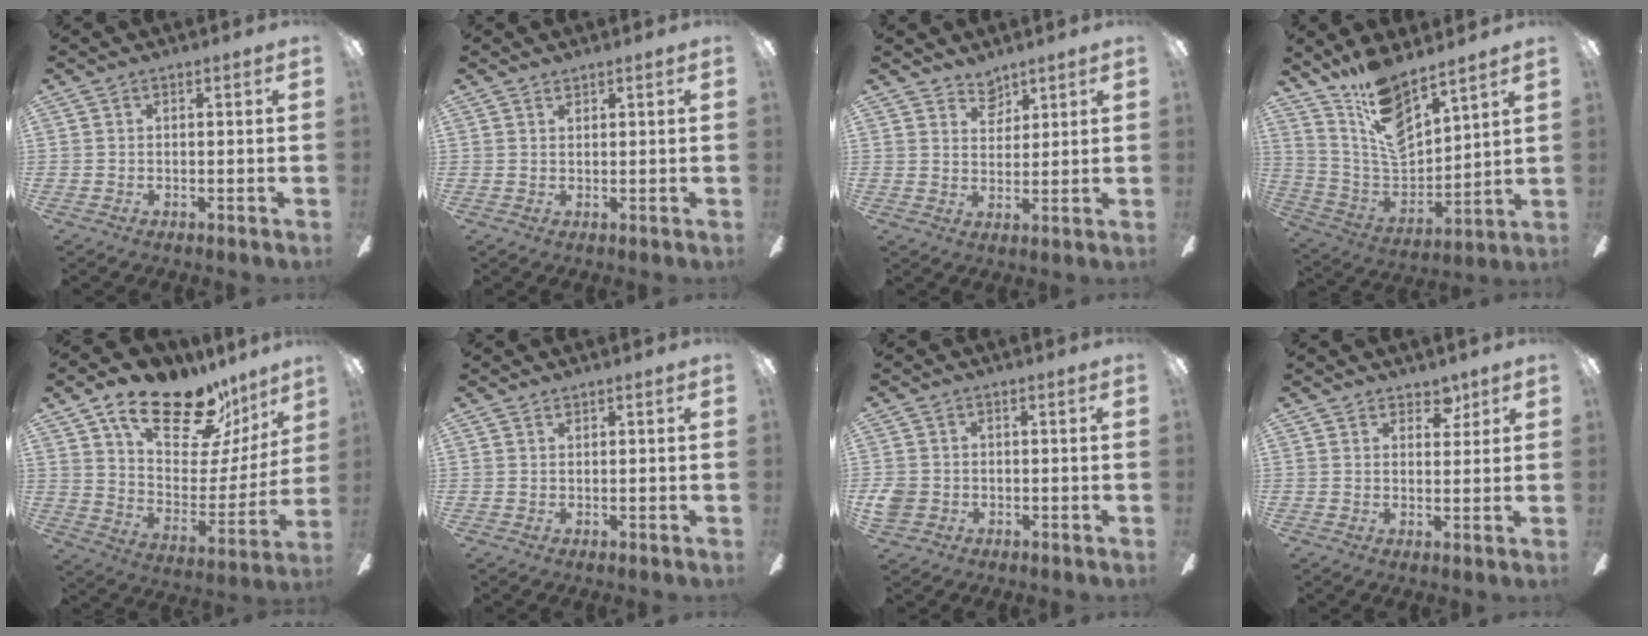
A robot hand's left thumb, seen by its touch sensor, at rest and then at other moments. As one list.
[{"total": 1.0, "force": [1.0, 0.2, 0.1], "torque": [-0.002, 0.000, 0.018]}, {"total": 4.9, "force": [4.1, 2.4, 0.9], "torque": [-0.013, -0.018, 0.075]}, {"total": 13.4, "force": [10.6, 4.9, 6.6], "torque": [-0.141, -0.074, 0.198]}, {"total": 22.9, "force": [16.8, 9.7, 12.2], "torque": [-0.186, -0.112, 0.290]}, {"total": 0.6, "force": [0.6, 0.1, 0.0], "torque": [-0.002, 0.000, 0.011]}, {"total": 3.7, "force": [-0.7, 3.4, 1.3], "torque": [-0.022, 0.005, -0.014]}, {"total": 4.5, "force": [3.4, 2.5, 1.5], "torque": [-0.005, -0.016, 0.058]}]